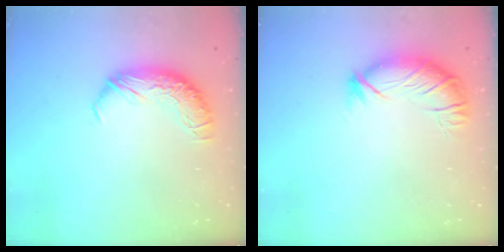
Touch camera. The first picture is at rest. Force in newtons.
{"total": 3.8, "press": 3.8, "slide": 0.4}